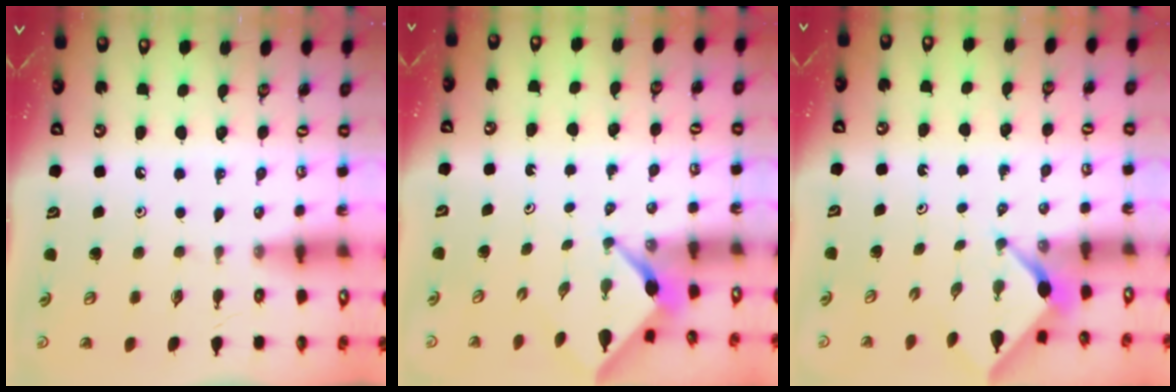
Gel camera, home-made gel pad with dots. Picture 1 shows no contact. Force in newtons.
{"total": 2.4, "press": 2.4, "slide": 0.3}
{"total": 2.5, "press": 2.5, "slide": 0.2}